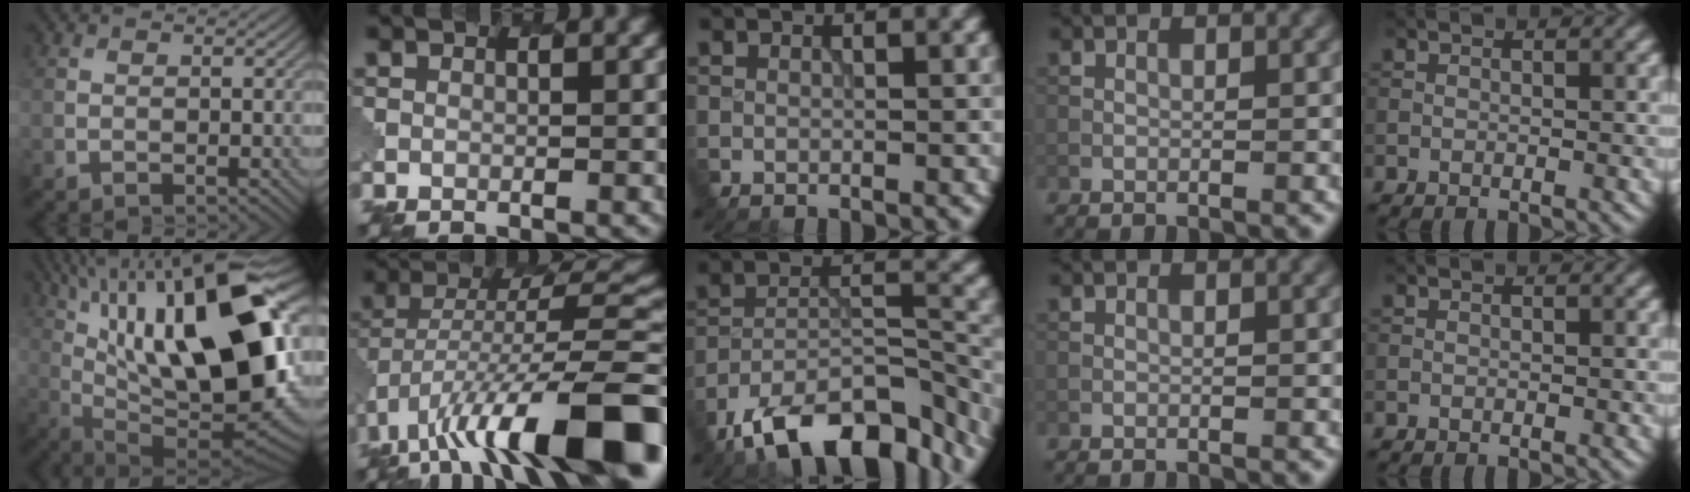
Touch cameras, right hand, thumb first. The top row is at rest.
{"thumb": {"total": 22.2, "force": [7.3, 7.7, 19.5], "torque": [-0.321, 0.044, 0.128]}, "index": {"total": 15.3, "force": [-7.1, 5.0, 12.6], "torque": [-0.198, 0.024, -0.114]}, "middle": {"total": 12.2, "force": [-9.2, 4.5, 6.6], "torque": [-0.110, 0.001, -0.153]}}